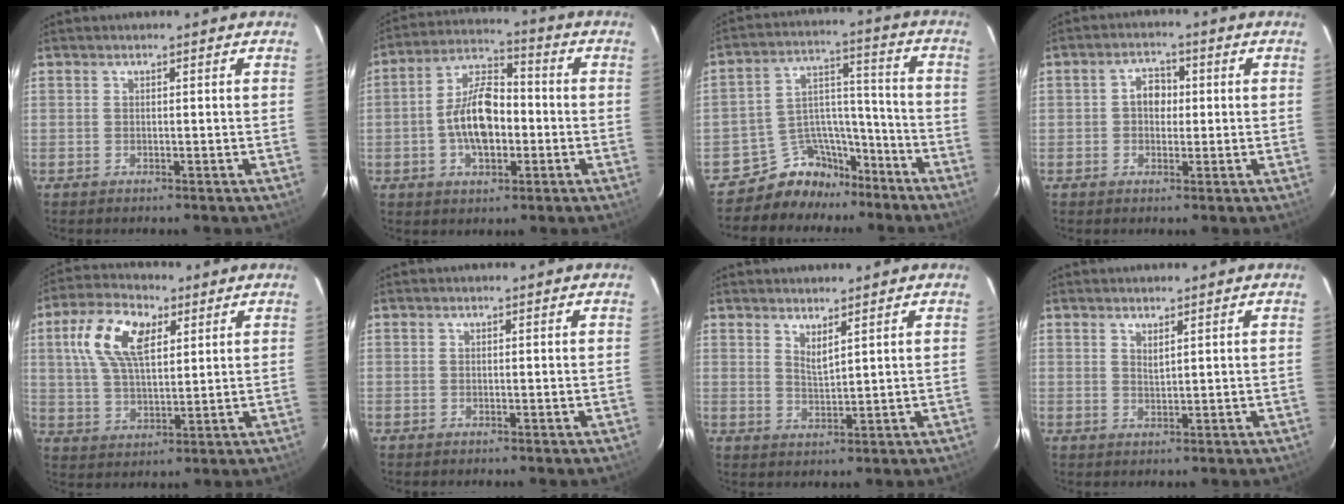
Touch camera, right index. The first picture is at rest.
{"total": 11.5, "force": [-2.0, 6.1, 9.6], "torque": [-0.185, 0.019, -0.034]}
{"total": 10.3, "force": [-8.5, 5.7, 1.1], "torque": [-0.021, 0.061, -0.141]}
{"total": 4.0, "force": [0.2, 3.2, 2.4], "torque": [-0.042, 0.016, 0.001]}
{"total": 12.0, "force": [4.4, 6.1, 9.3], "torque": [-0.188, 0.025, 0.082]}
{"total": 0.0}
{"total": 2.8, "force": [2.2, 0.3, 1.7], "torque": [-0.029, -0.003, 0.037]}
{"total": 1.5, "force": [1.1, 0.3, 1.0], "torque": [-0.018, 0.000, 0.019]}